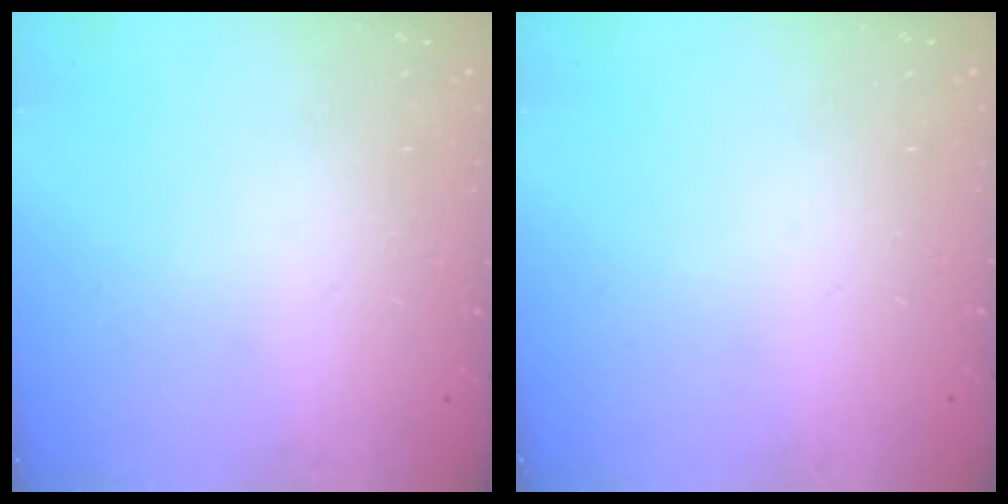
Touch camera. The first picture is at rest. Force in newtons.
{"total": 0.0}